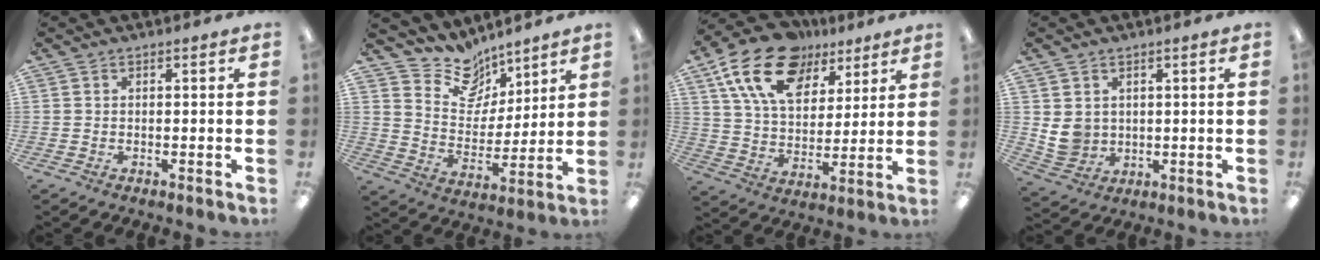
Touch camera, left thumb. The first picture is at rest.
{"total": 12.3, "force": [9.9, 6.8, 2.6], "torque": [-0.046, -0.080, 0.185]}
{"total": 19.1, "force": [11.4, 11.5, 10.2], "torque": [-0.192, -0.037, 0.209]}
{"total": 6.0, "force": [1.8, 5.4, 1.9], "torque": [-0.030, -0.003, 0.036]}